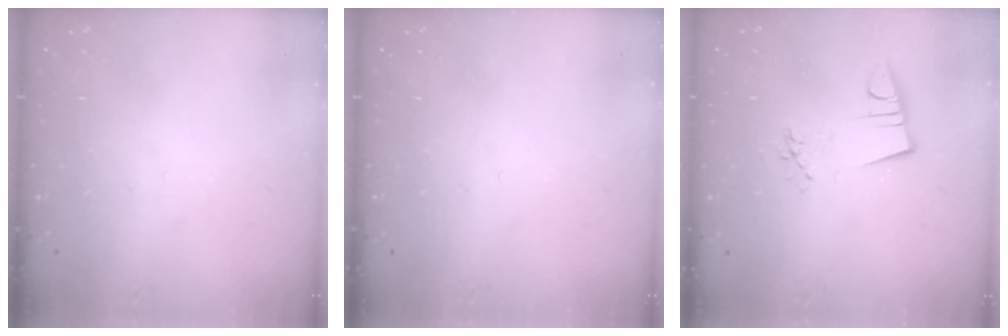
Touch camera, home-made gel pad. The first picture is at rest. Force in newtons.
{"total": 0.0}
{"total": 3.7, "press": 2.2, "slide": 3.0}